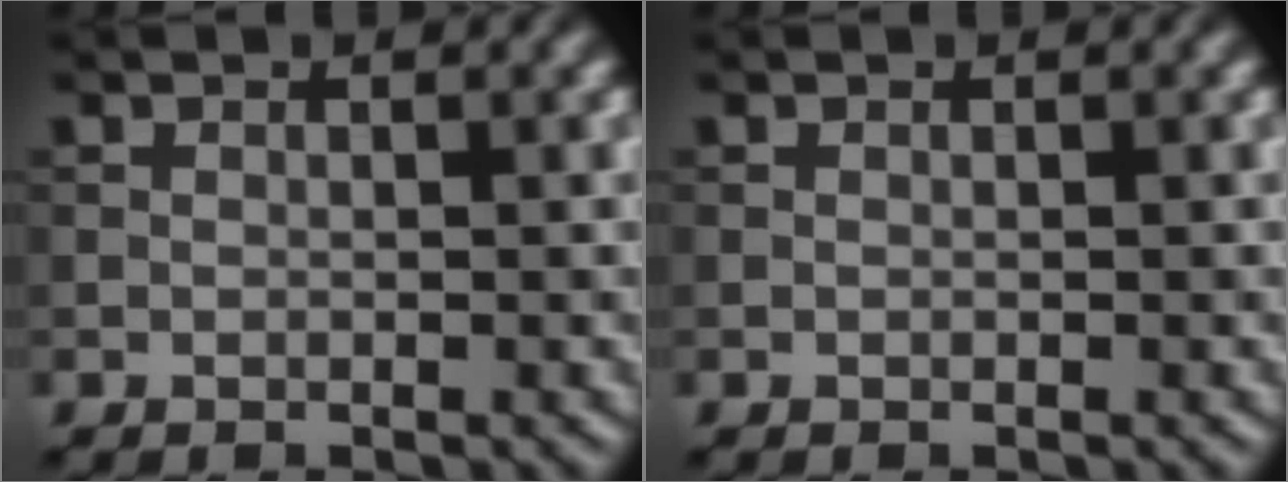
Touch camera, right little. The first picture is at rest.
{"total": 0.0}